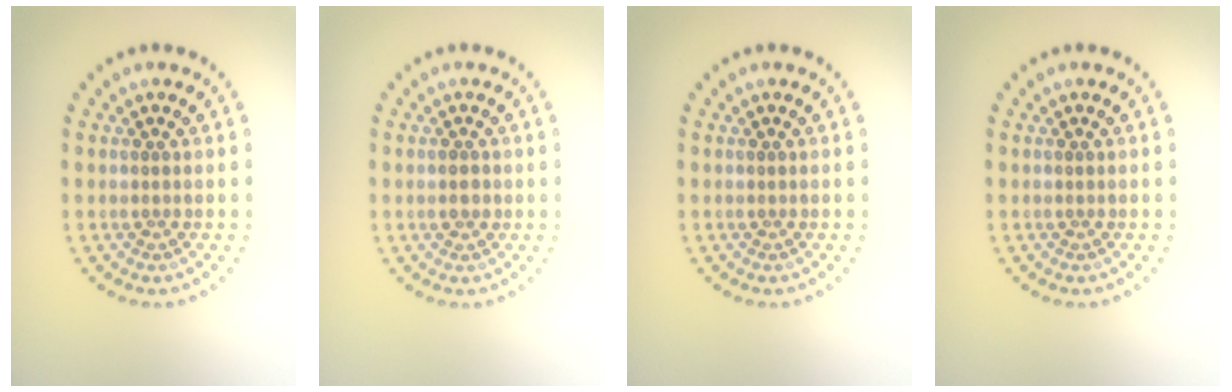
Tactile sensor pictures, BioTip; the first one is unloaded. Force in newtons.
{"total": 1.2, "press": 1.2, "slide": 0.2}
{"total": 0.0}
{"total": 0.0}